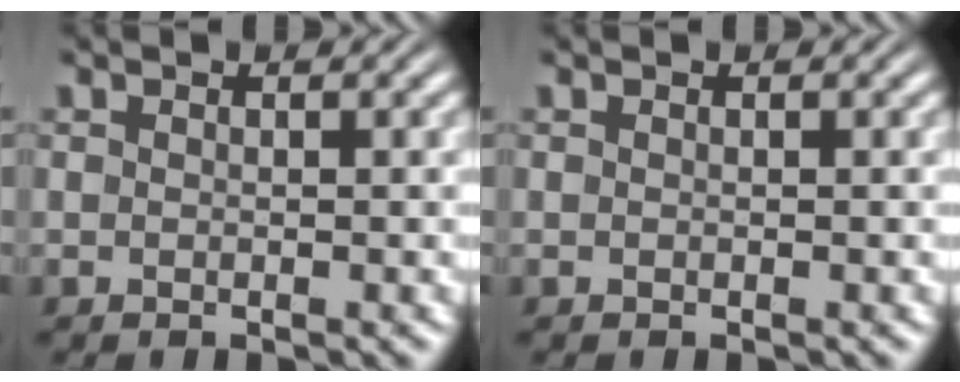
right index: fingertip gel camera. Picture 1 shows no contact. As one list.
[{"total": 0.0}]